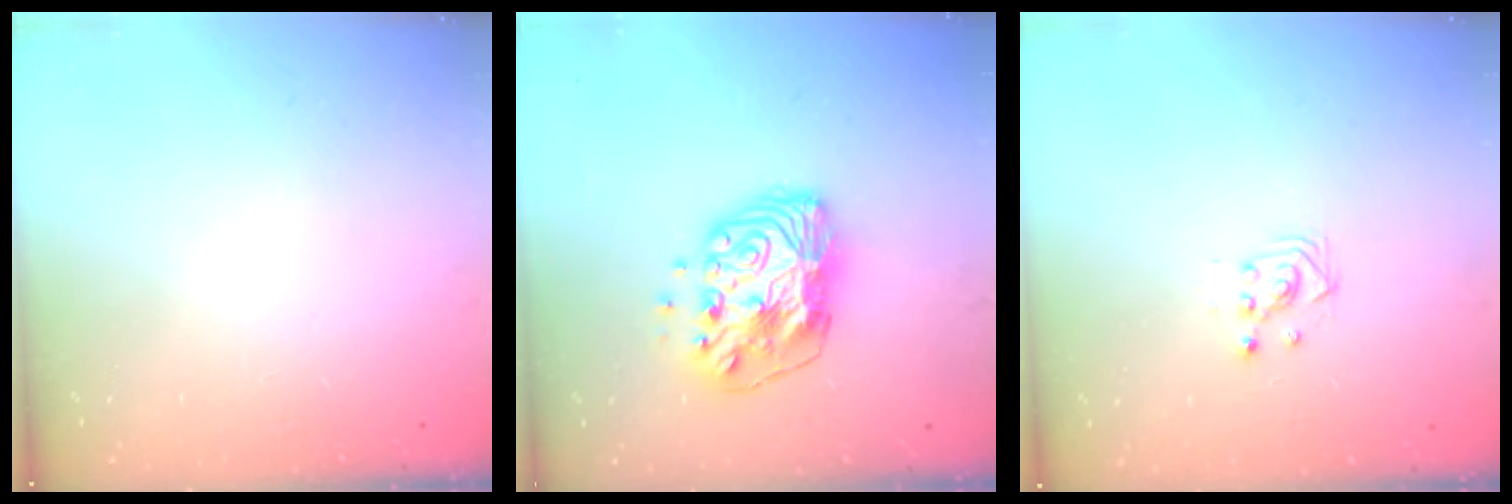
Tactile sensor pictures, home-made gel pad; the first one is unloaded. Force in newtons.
{"total": 12.2, "press": 12.1, "slide": 1.1}
{"total": 2.9, "press": 2.9, "slide": 0.3}